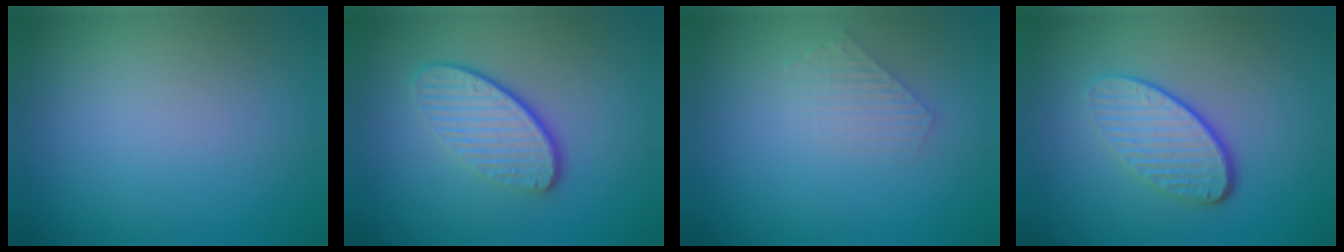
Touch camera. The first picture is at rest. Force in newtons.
{"total": 4.3, "press": 3.1, "slide": 3.0}
{"total": 1.5, "press": 1.5, "slide": 0.3}
{"total": 4.1, "press": 3.0, "slide": 2.8}